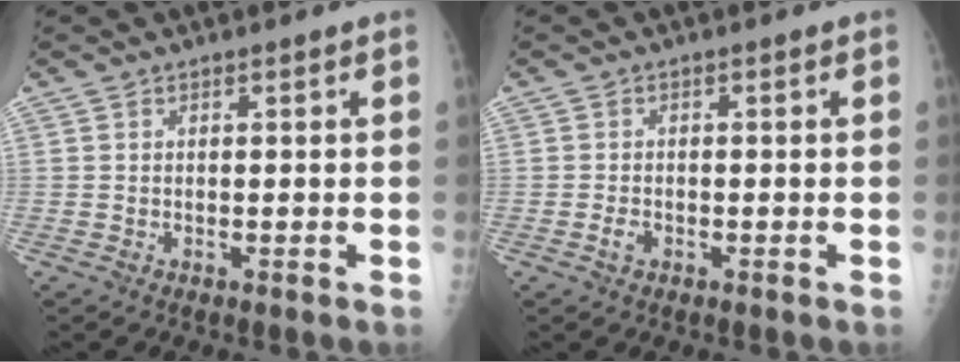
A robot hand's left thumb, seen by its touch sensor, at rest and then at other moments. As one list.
[{"total": 1.6, "force": [-0.8, 1.1, 1.0], "torque": [-0.019, 0.002, -0.015]}]